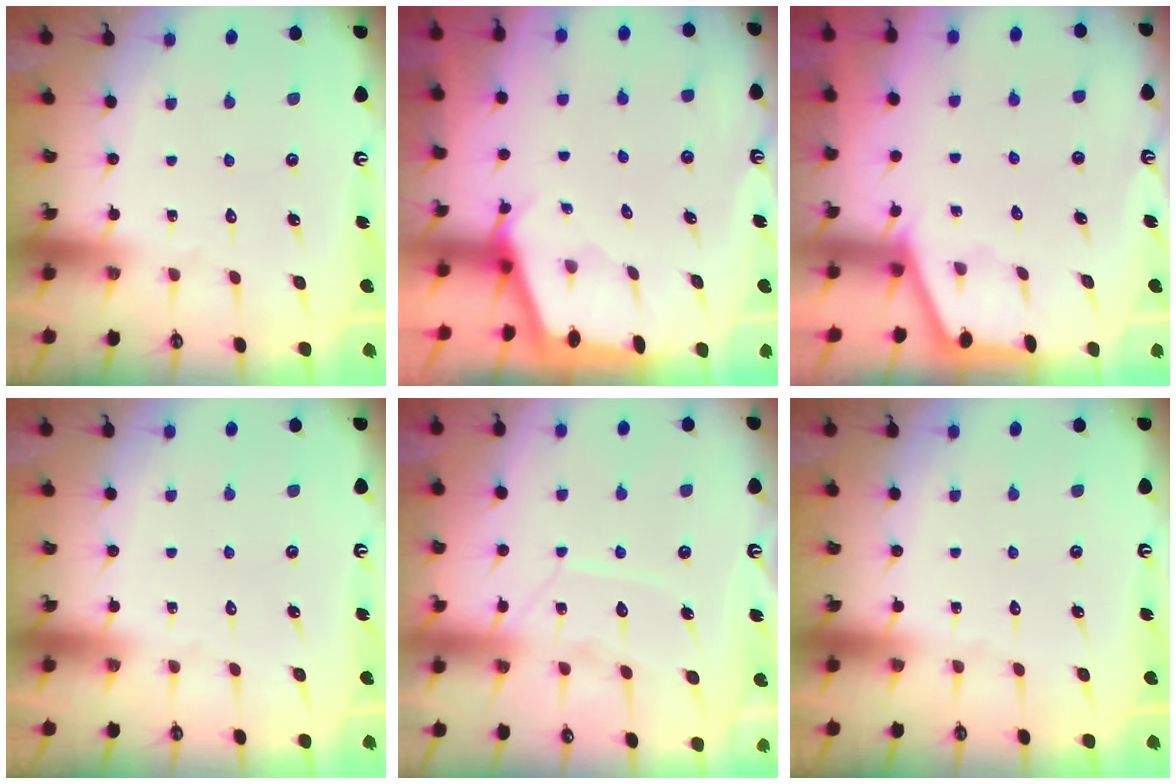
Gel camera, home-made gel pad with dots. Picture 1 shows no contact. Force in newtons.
{"total": 1.9, "press": 1.9, "slide": 0.1}
{"total": 1.3, "press": 1.3, "slide": 0.3}
{"total": 0.0}
{"total": 10.5, "press": 10.4, "slide": 0.9}
{"total": 0.0}